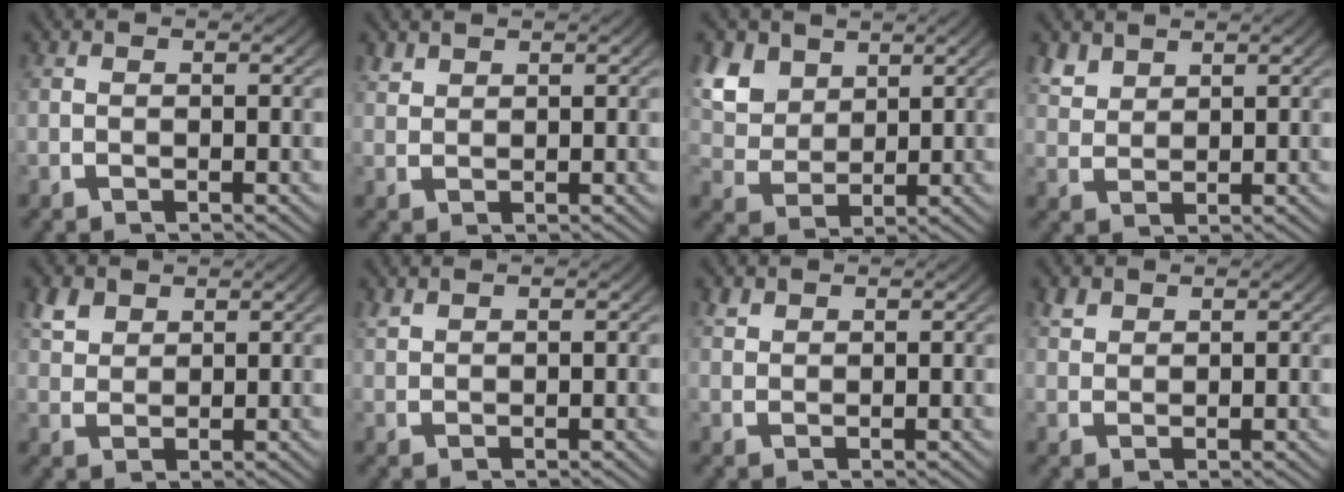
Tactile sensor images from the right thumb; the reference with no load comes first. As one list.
[{"total": 1.4, "force": [1.3, 0.2, 0.2], "torque": [0.001, 0.003, 0.031]}, {"total": 7.1, "force": [2.5, 5.3, 4.0], "torque": [-0.111, -0.021, 0.058]}, {"total": 2.6, "force": [2.2, 1.1, 0.9], "torque": [-0.022, 0.000, 0.050]}, {"total": 2.9, "force": [2.2, 1.4, 1.1], "torque": [-0.024, 0.000, 0.048]}, {"total": 1.1, "force": [1.0, 0.1, 0.2], "torque": [-0.004, 0.004, 0.025]}, {"total": 1.3, "force": [1.1, 0.5, 0.3], "torque": [-0.004, 0.001, 0.028]}, {"total": 1.6, "force": [1.4, 0.7, 0.4], "torque": [-0.006, 0.000, 0.033]}]